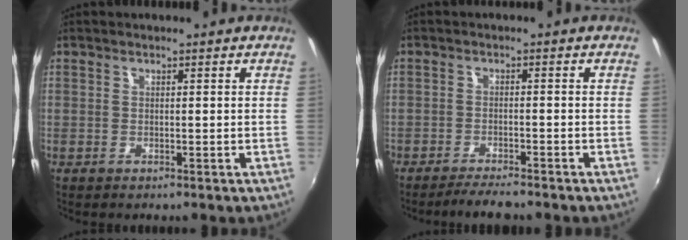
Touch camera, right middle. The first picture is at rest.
{"total": 4.3, "force": [-3.9, 0.4, 1.7], "torque": [-0.049, -0.008, -0.070]}